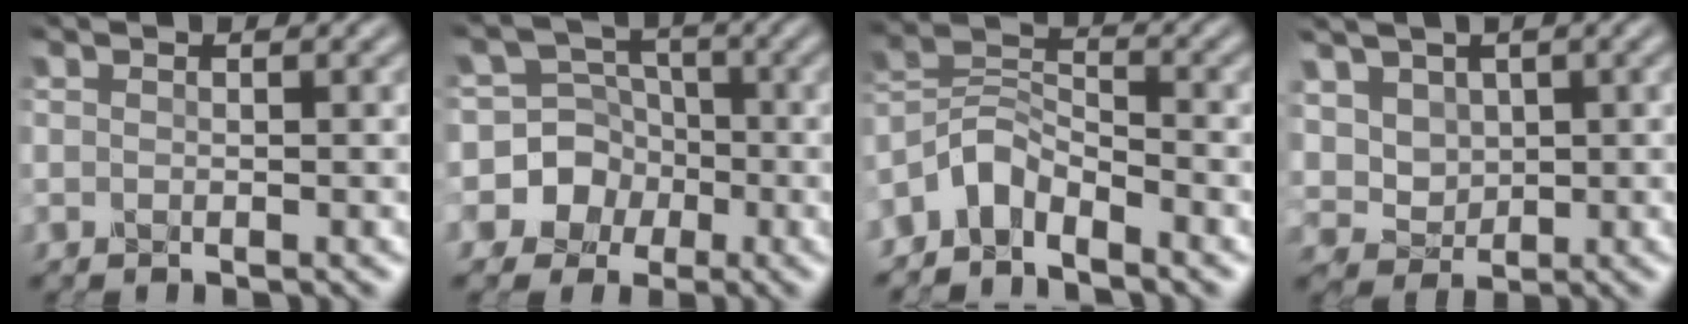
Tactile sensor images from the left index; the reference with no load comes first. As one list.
[{"total": 8.9, "force": [-2.4, 8.4, 1.4], "torque": [-0.034, 0.022, -0.064]}, {"total": 3.7, "force": [-3.0, 1.5, 1.6], "torque": [-0.029, 0.012, -0.074]}, {"total": 2.8, "force": [1.2, 2.3, 1.1], "torque": [-0.034, -0.006, 0.039]}]